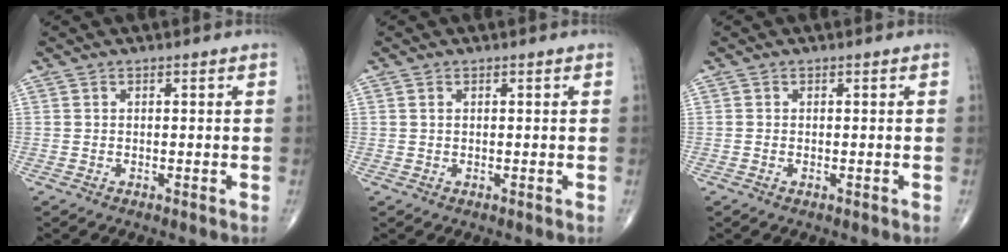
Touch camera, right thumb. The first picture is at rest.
{"total": 0.6, "force": [0.2, 0.4, 0.4], "torque": [-0.009, 0.003, 0.005]}
{"total": 0.0}